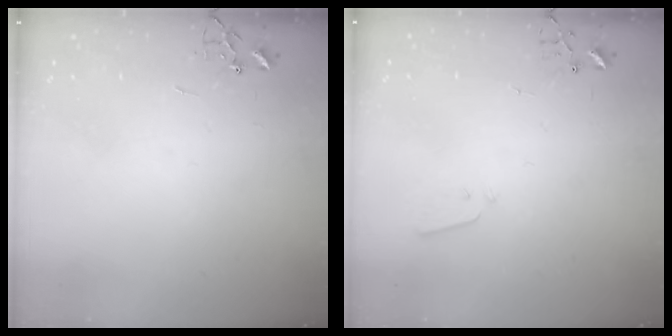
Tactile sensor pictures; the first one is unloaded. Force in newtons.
{"total": 2.1, "press": 2.0, "slide": 0.4}